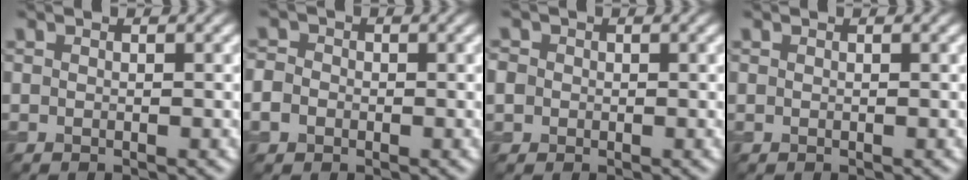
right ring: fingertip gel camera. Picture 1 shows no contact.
{"total": 2.2, "force": [-0.6, 1.9, 0.9], "torque": [-0.010, 0.001, -0.015]}
{"total": 1.8, "force": [0.1, 1.7, 0.5], "torque": [-0.010, 0.003, -0.002]}
{"total": 0.0}